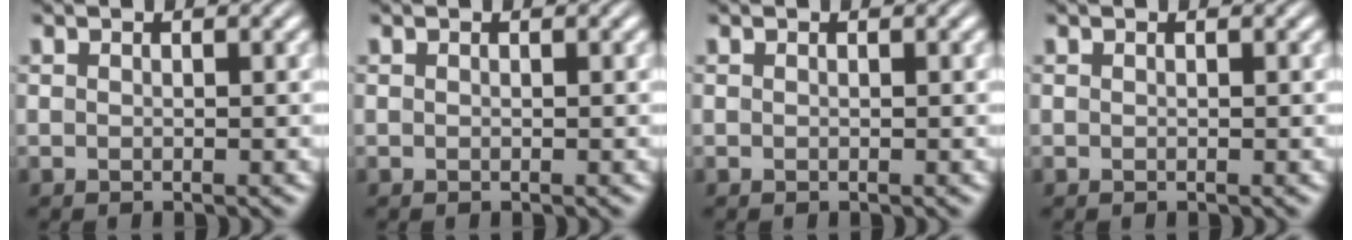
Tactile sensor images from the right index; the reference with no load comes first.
{"total": 0.0}
{"total": 0.0}
{"total": 0.0}